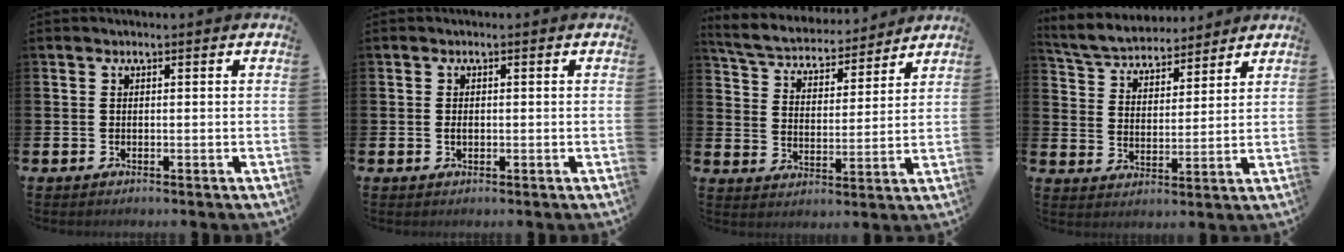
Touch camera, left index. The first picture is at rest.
{"total": 1.0, "force": [0.0, 0.6, 0.7], "torque": [-0.016, 0.004, -0.002]}
{"total": 5.7, "force": [5.4, 1.4, 0.9], "torque": [-0.050, -0.042, 0.091]}
{"total": 5.6, "force": [5.4, 1.3, 0.4], "torque": [-0.038, -0.033, 0.095]}